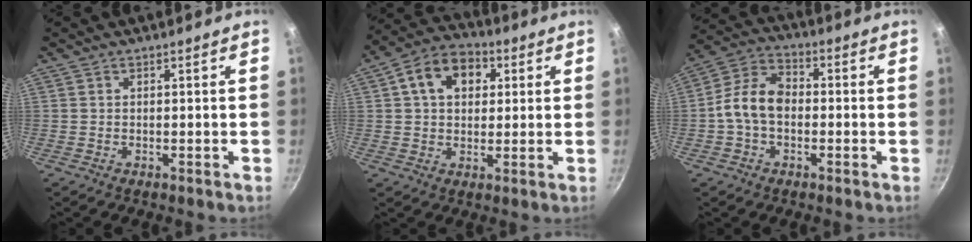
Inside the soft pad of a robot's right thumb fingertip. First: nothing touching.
{"total": 11.5, "force": [3.4, 8.3, 7.2], "torque": [-0.092, 0.015, 0.039]}
{"total": 9.4, "force": [-1.1, 6.5, 6.7], "torque": [-0.110, 0.032, -0.039]}